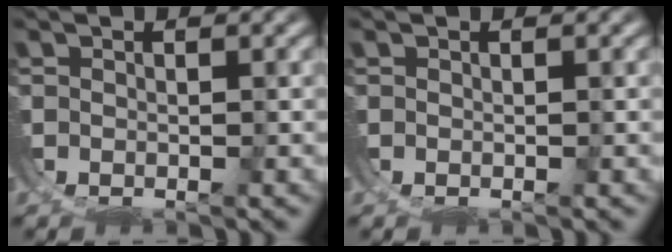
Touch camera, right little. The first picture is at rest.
{"total": 0.0}